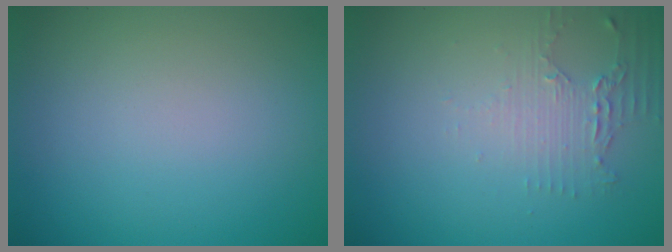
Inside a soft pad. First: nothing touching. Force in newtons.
{"total": 2.2, "press": 1.8, "slide": 1.2}